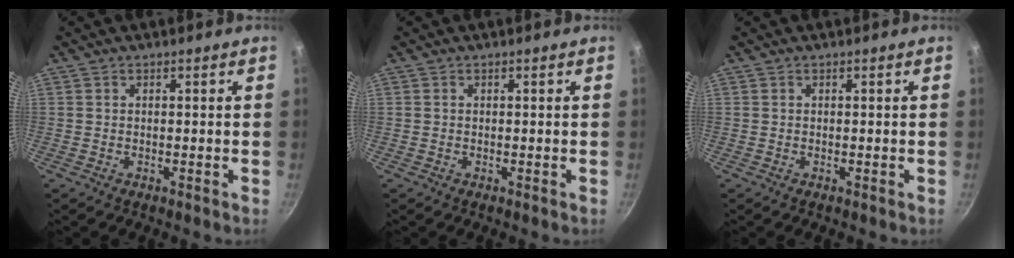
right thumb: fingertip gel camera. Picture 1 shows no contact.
{"total": 0.0}
{"total": 0.0}